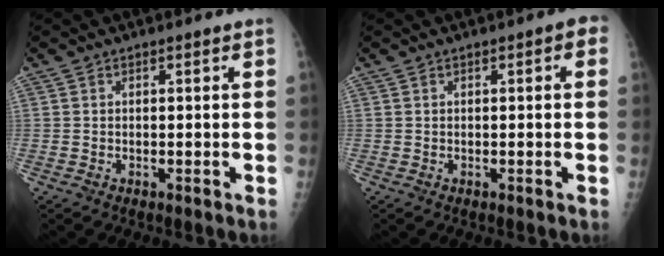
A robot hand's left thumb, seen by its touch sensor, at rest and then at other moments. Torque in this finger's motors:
{"motor_torque": [-0.31, -0.17, 0.18, 0.10, 0.04]}